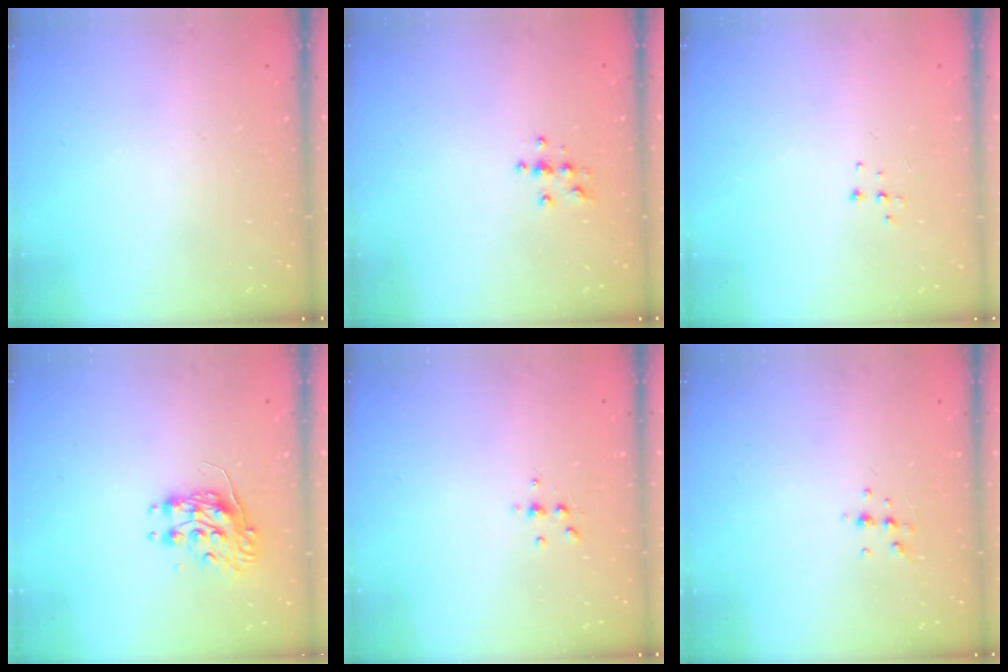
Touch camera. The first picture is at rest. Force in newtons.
{"total": 3.9, "press": 3.8, "slide": 0.4}
{"total": 3.7, "press": 3.7, "slide": 0.3}
{"total": 8.2, "press": 8.2, "slide": 0.3}
{"total": 3.9, "press": 3.9, "slide": 0.6}
{"total": 5.3, "press": 5.2, "slide": 1.4}